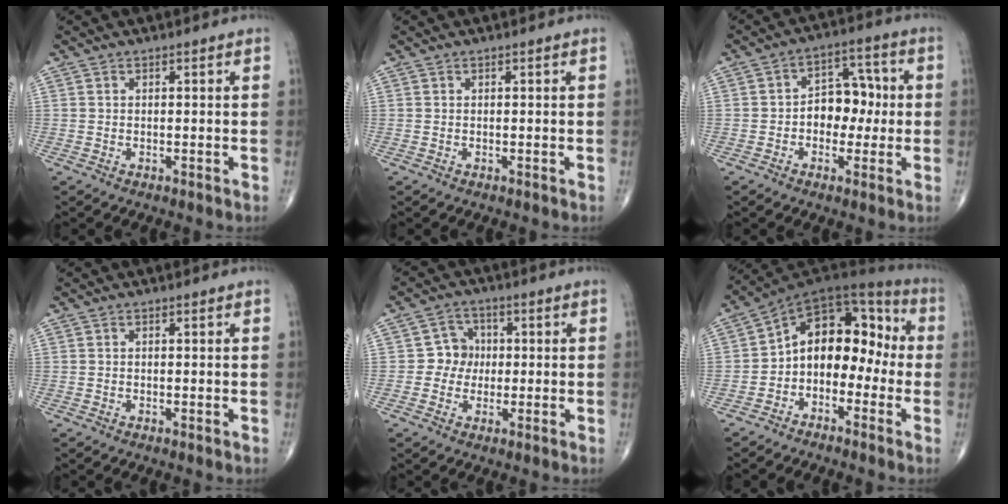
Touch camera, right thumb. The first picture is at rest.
{"total": 0.0}
{"total": 8.8, "force": [-0.5, 6.3, 6.1], "torque": [-0.049, 0.032, -0.016]}
{"total": 0.0}
{"total": 5.0, "force": [-0.2, 4.7, 1.7], "torque": [0.008, 0.013, -0.013]}
{"total": 14.0, "force": [-2.2, 9.6, 10.0], "torque": [-0.107, 0.068, -0.051]}